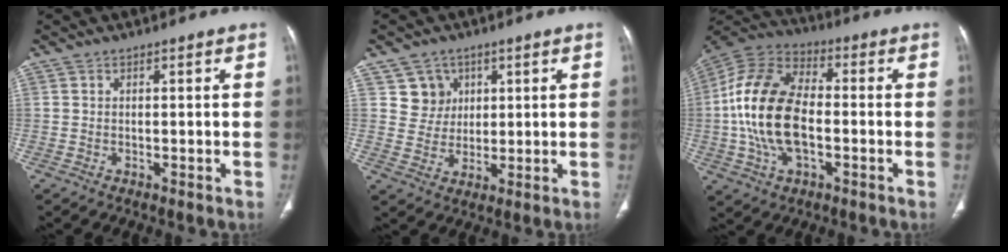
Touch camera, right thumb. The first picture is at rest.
{"total": 5.7, "force": [2.4, 5.2, 0.5], "torque": [0.021, -0.012, 0.044]}
{"total": 18.6, "force": [-1.9, 10.7, 15.1], "torque": [-0.300, 0.024, -0.039]}